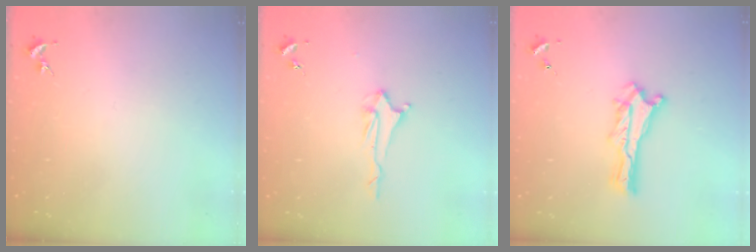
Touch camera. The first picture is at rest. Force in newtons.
{"total": 2.0, "press": 2.0, "slide": 0.4}
{"total": 1.2, "press": 1.2, "slide": 0.2}